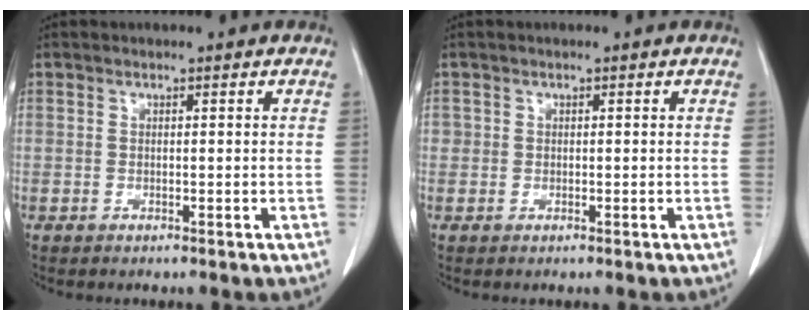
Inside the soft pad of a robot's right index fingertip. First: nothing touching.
{"total": 0.7, "force": [0.1, 0.7, 0.1], "torque": [0.009, 0.004, -0.002]}